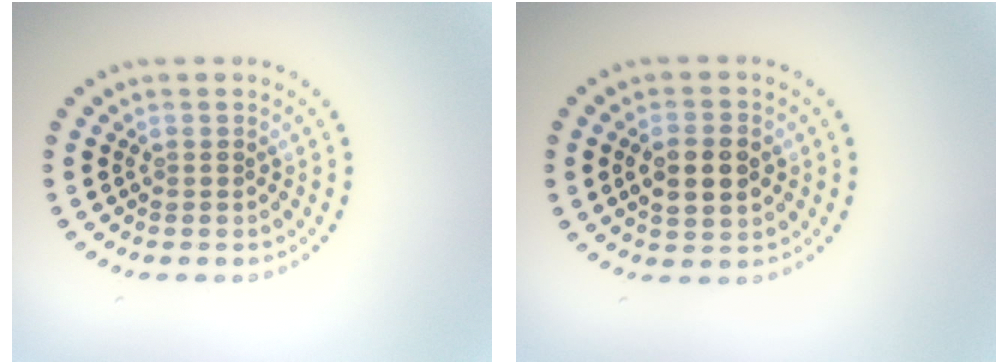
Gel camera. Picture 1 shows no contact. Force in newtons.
{"total": 3.6, "press": 3.6, "slide": 0.2}